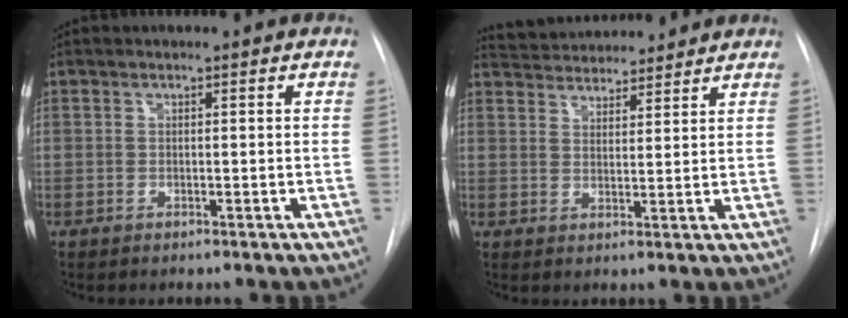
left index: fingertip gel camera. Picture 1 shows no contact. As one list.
[{"total": 9.9, "force": [9.4, 2.1, 2.3], "torque": [-0.034, 0.019, 0.141]}]